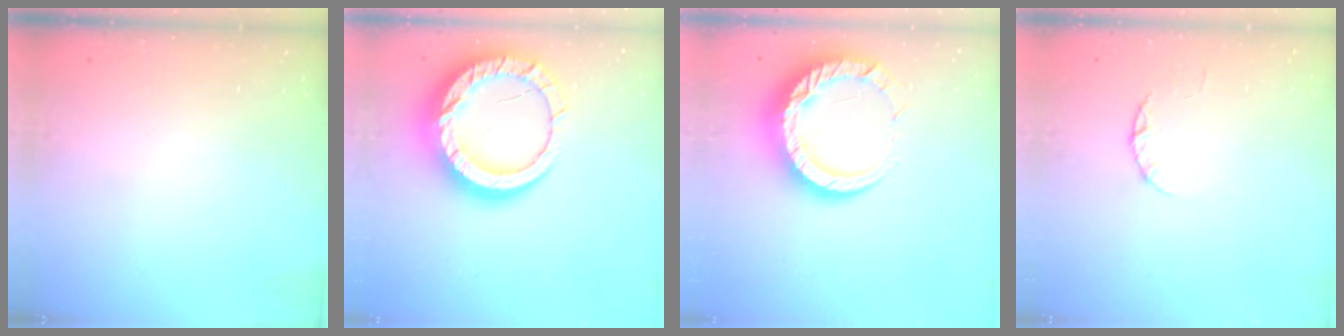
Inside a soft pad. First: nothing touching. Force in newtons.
{"total": 20.2, "press": 20.1, "slide": 2.0}
{"total": 14.0, "press": 14.0, "slide": 1.2}
{"total": 2.4, "press": 2.3, "slide": 0.4}